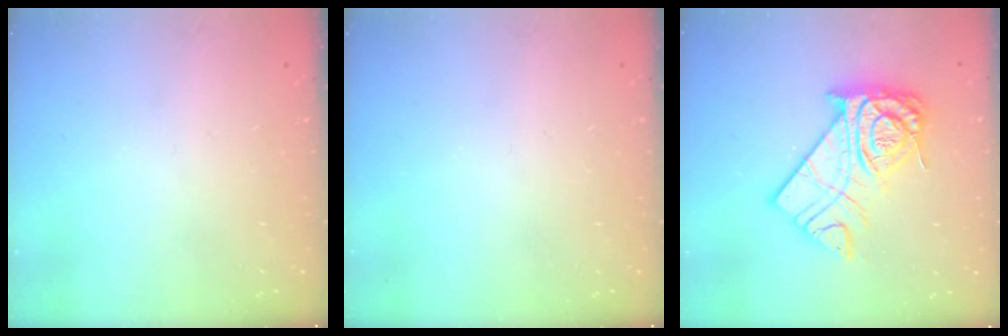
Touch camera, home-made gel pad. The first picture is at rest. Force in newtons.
{"total": 0.0}
{"total": 18.2, "press": 18.1, "slide": 1.6}